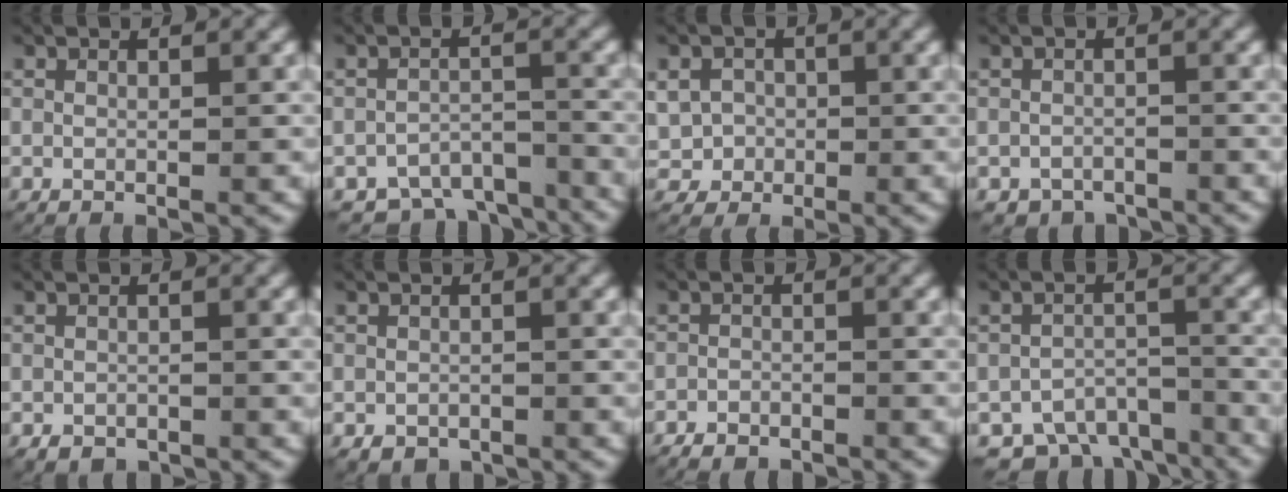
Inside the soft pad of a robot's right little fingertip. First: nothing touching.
{"total": 7.0, "force": [-5.7, 3.4, 2.2], "torque": [-0.014, -0.013, -0.096]}
{"total": 4.8, "force": [-0.3, 4.6, 1.6], "torque": [-0.045, -0.019, 0.000]}
{"total": 3.7, "force": [-3.0, 2.1, 0.1], "torque": [0.010, -0.011, -0.051]}
{"total": 1.5, "force": [-1.0, 1.0, 0.4], "torque": [-0.006, -0.007, -0.013]}
{"total": 2.0, "force": [-1.1, 1.5, 0.6], "torque": [-0.009, -0.010, -0.013]}
{"total": 2.2, "force": [-2.1, 0.8, 0.2], "torque": [-0.005, -0.008, -0.037]}
{"total": 7.6, "force": [-5.6, 4.3, 2.9], "torque": [-0.037, -0.018, -0.093]}